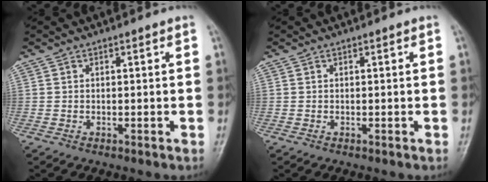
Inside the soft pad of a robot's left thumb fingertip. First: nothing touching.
{"total": 0.0}